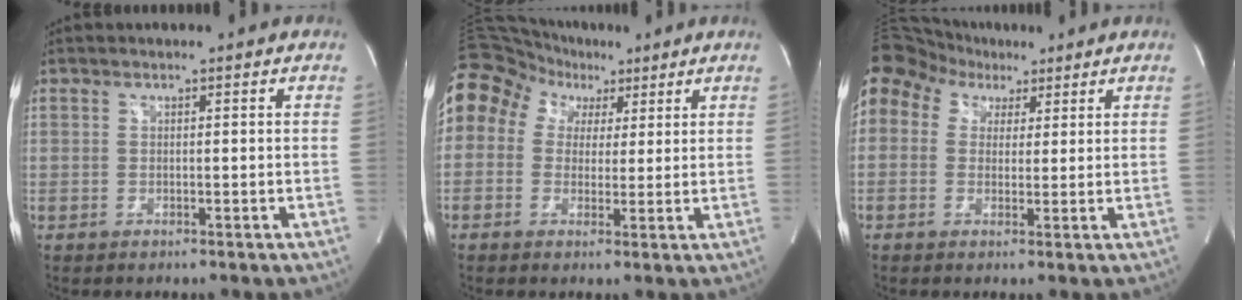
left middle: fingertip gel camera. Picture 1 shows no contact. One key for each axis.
{"total": 14.0, "fx": 6.1, "fy": 11.4, "fz": 5.4, "tx": -0.126, "ty": 0.088, "tz": 0.110}
{"total": 19.5, "fx": 9.3, "fy": 15.1, "fz": 8.2, "tx": -0.254, "ty": 0.115, "tz": 0.177}